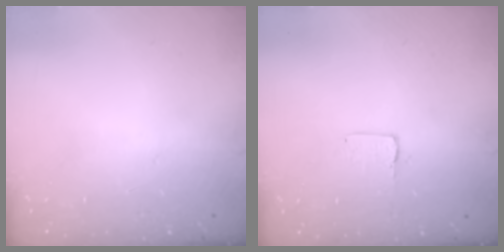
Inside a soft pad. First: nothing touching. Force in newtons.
{"total": 2.0, "press": 2.0, "slide": 0.1}